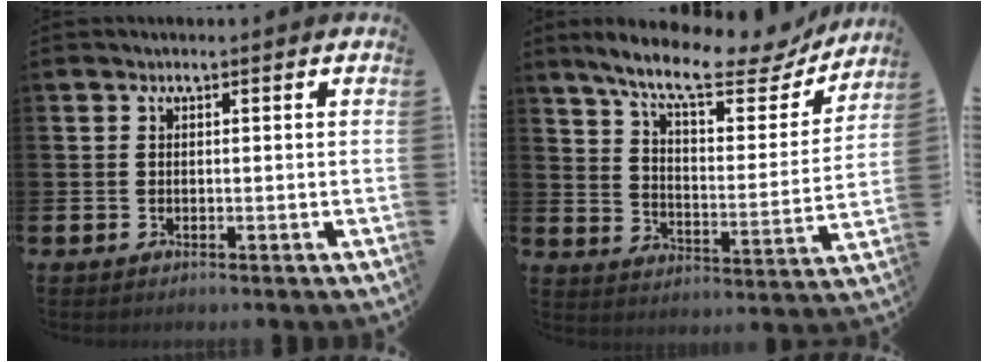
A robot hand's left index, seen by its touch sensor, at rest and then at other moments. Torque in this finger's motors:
{"motor_torque": [1.08, -1.06, 0.72, 0.21]}